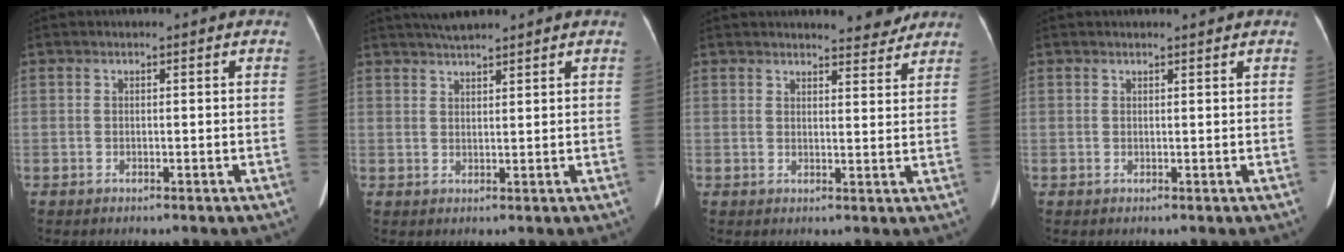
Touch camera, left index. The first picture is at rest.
{"total": 3.9, "force": [3.4, 0.4, 1.8], "torque": [-0.031, 0.018, 0.060]}
{"total": 5.0, "force": [4.7, 0.9, 1.2], "torque": [-0.019, -0.008, 0.050]}
{"total": 1.5, "force": [1.4, -0.1, 0.5], "torque": [-0.010, 0.001, 0.019]}